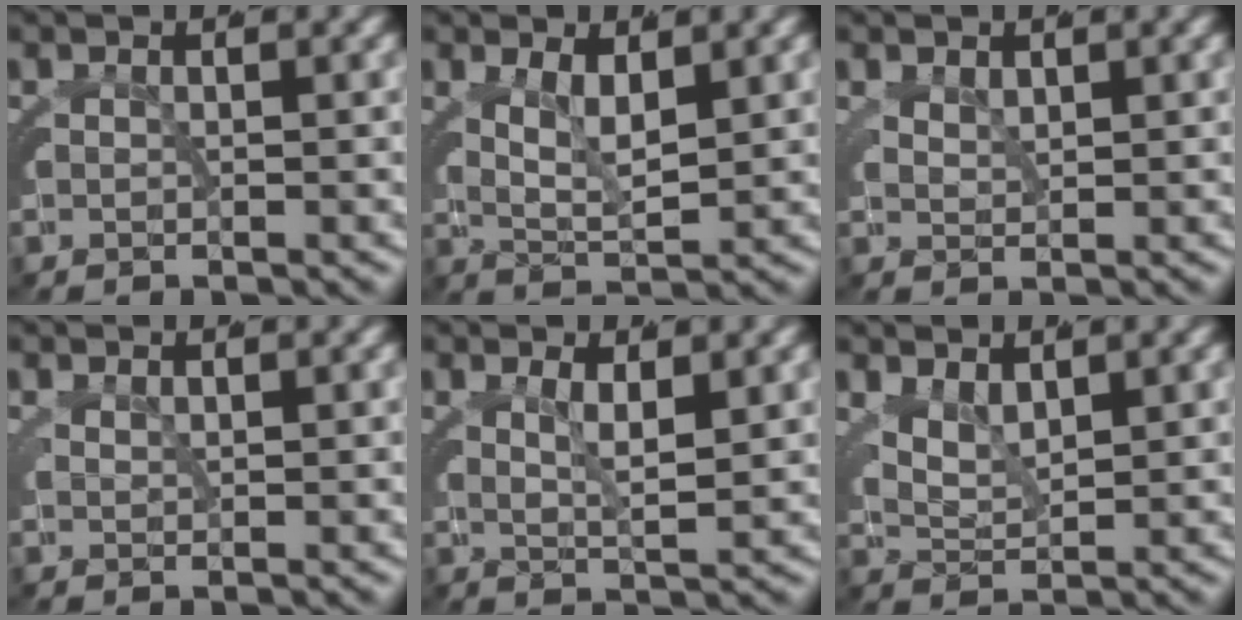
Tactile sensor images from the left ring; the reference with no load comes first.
{"total": 2.6, "force": [1.0, 1.3, 1.9], "torque": [-0.038, -0.010, 0.016]}
{"total": 0.8, "force": [0.6, 0.4, -0.2], "torque": [0.001, -0.003, 0.013]}
{"total": 0.0}
{"total": 1.3, "force": [0.7, 0.1, 1.1], "torque": [-0.022, -0.003, 0.013]}
{"total": 2.7, "force": [1.5, 1.9, 1.0], "torque": [-0.035, -0.005, 0.023]}